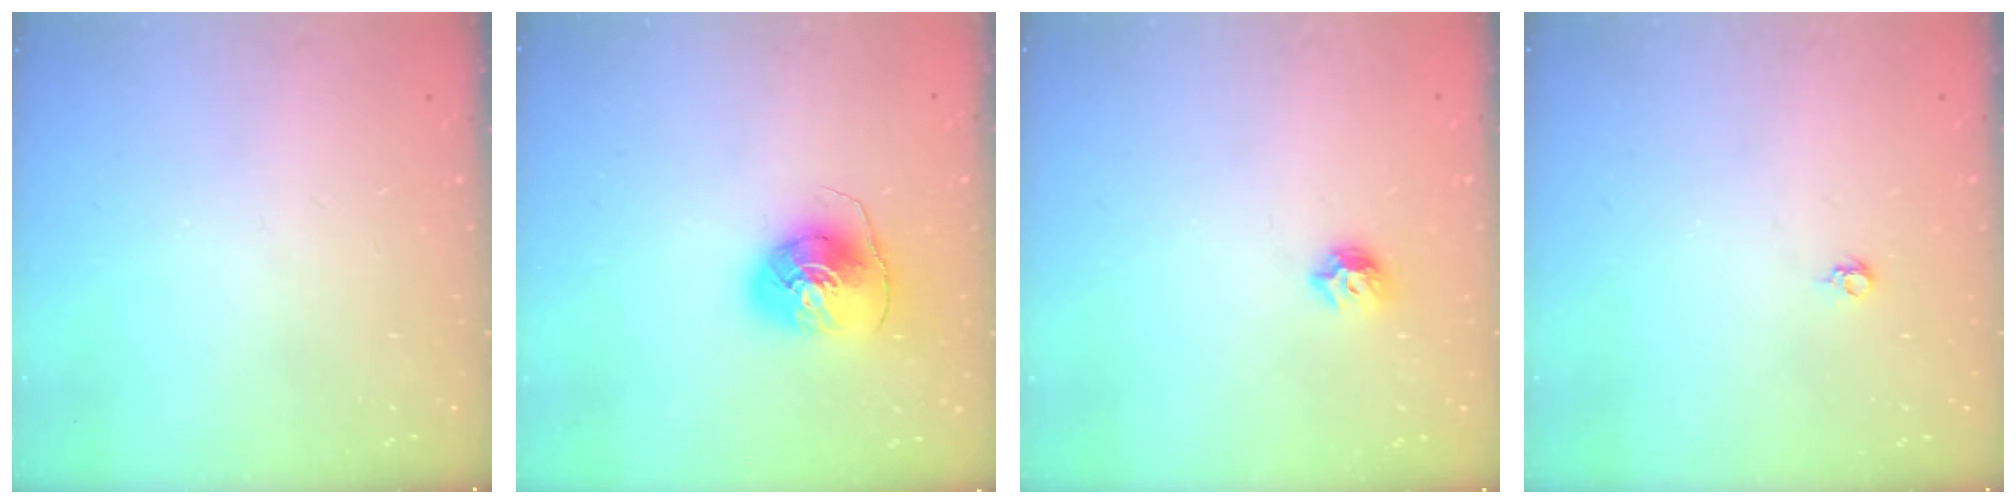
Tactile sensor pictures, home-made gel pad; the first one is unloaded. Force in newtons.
{"total": 8.5, "press": 8.4, "slide": 0.7}
{"total": 5.6, "press": 5.5, "slide": 0.9}
{"total": 3.7, "press": 3.6, "slide": 0.7}